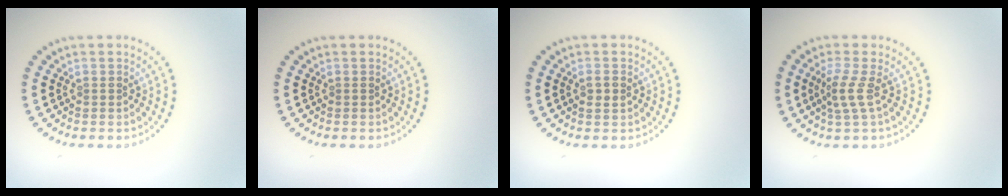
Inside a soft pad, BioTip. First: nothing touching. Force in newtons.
{"total": 0.0}
{"total": 1.1, "press": 1.1, "slide": 0.2}
{"total": 2.2, "press": 1.5, "slide": 1.6}